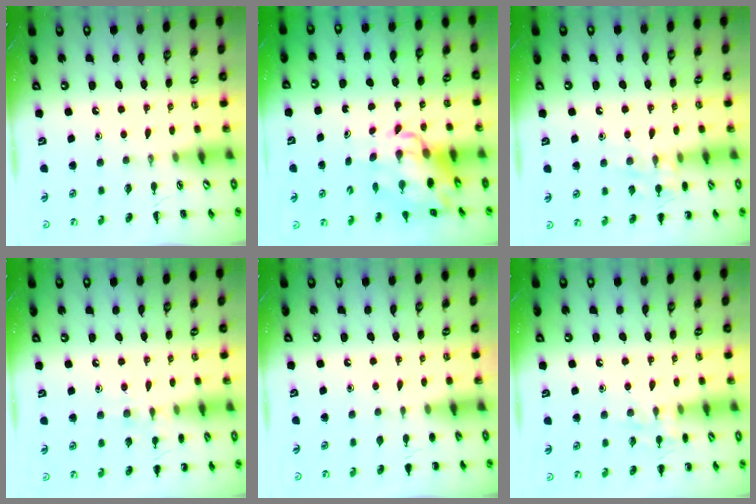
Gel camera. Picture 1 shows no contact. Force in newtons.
{"total": 10.0, "press": 9.6, "slide": 2.7}
{"total": 9.2, "press": 9.1, "slide": 1.1}
{"total": 7.2, "press": 7.0, "slide": 1.7}
{"total": 1.2, "press": 1.2, "slide": 0.1}
{"total": 7.4, "press": 7.4, "slide": 0.9}